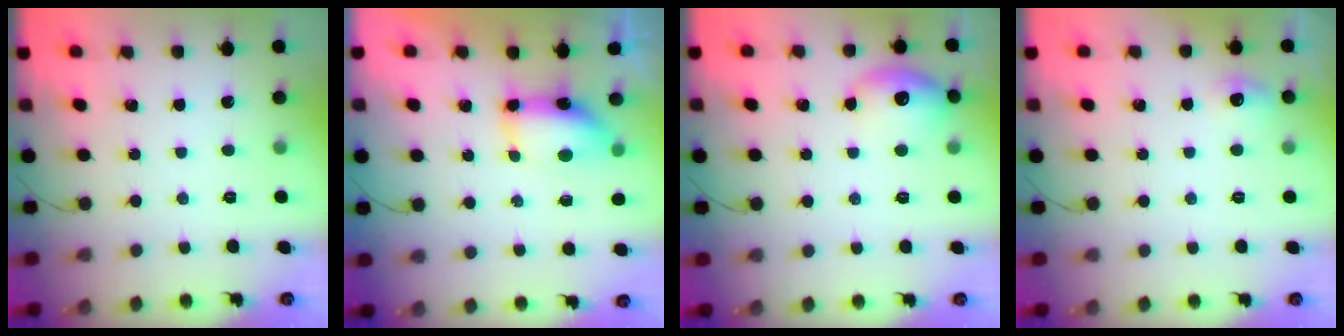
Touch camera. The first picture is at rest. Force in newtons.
{"total": 7.6, "press": 7.6, "slide": 0.7}
{"total": 10.3, "press": 10.1, "slide": 1.7}
{"total": 5.3, "press": 5.0, "slide": 1.7}